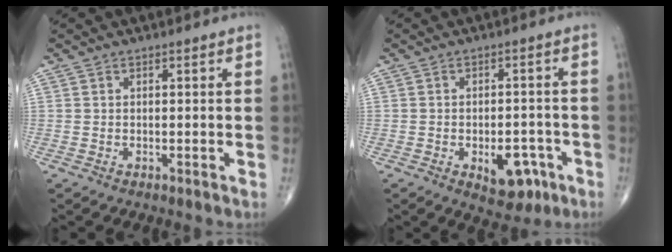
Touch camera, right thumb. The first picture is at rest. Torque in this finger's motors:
{"motor_torque": [0.94, 0.67, 0.42, -0.57, 0.18]}